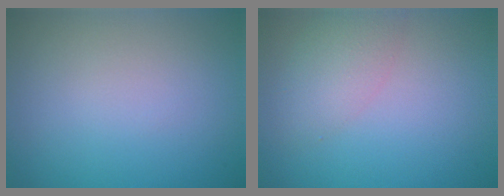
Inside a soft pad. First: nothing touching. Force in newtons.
{"total": 3.0, "press": 3.0, "slide": 0.1}